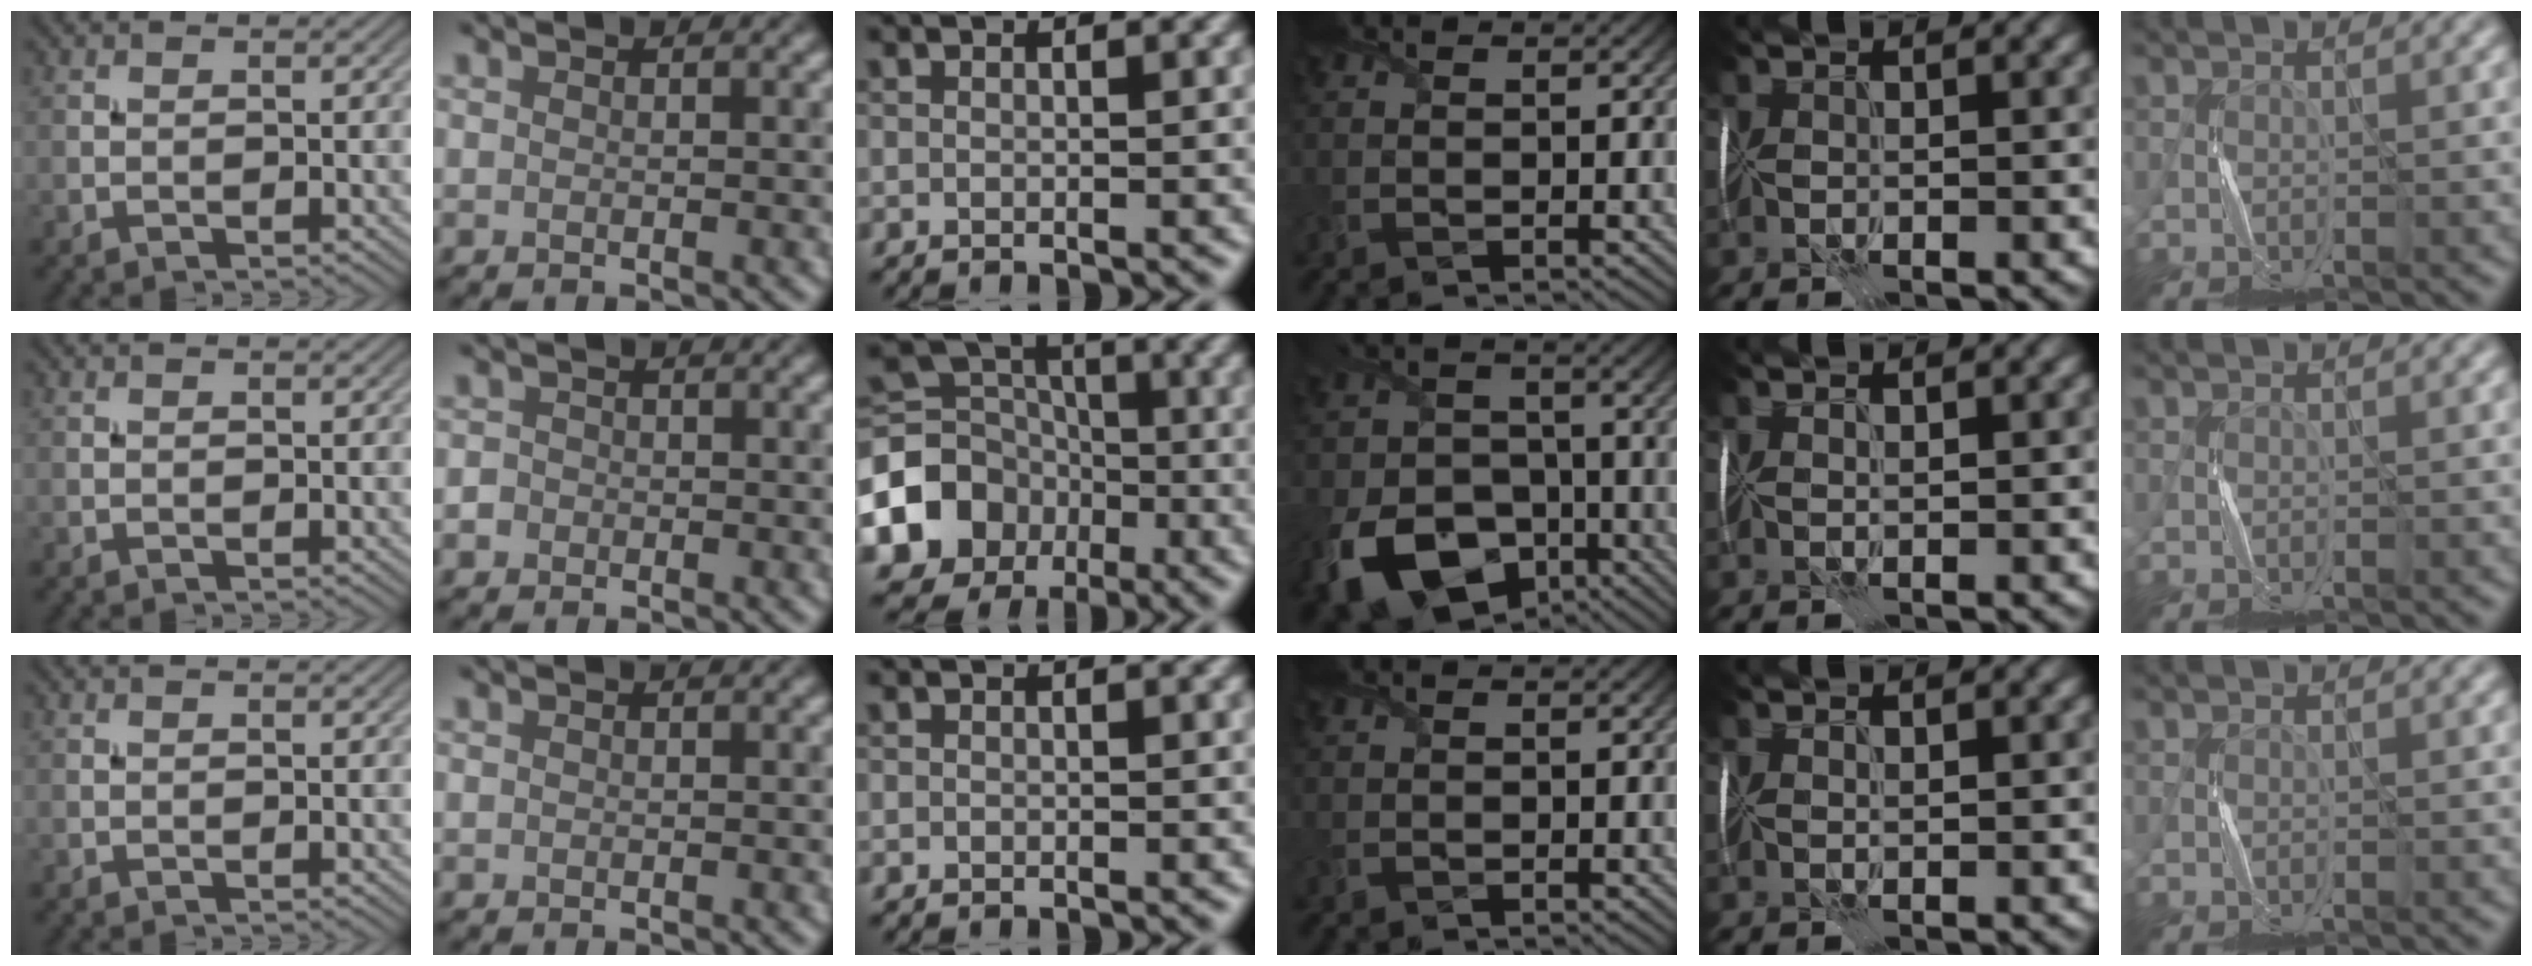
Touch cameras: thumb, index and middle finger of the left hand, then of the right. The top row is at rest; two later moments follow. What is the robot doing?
{"motion": "fold", "object": "handkerchief"}